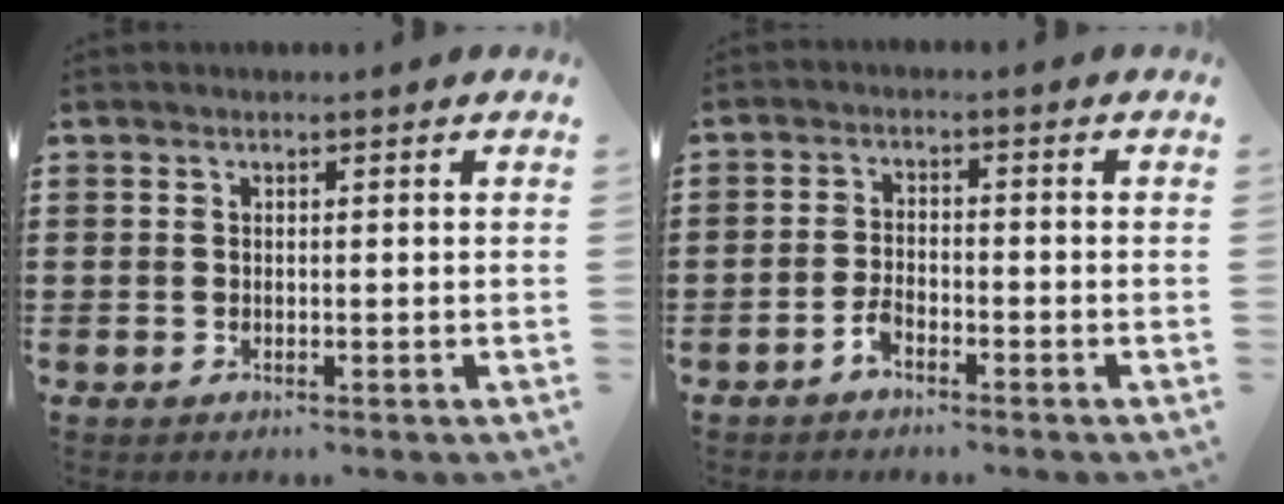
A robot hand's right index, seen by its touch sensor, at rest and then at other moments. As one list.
[{"total": 2.7, "force": [-2.0, 0.8, 1.6], "torque": [-0.036, 0.005, -0.042]}]